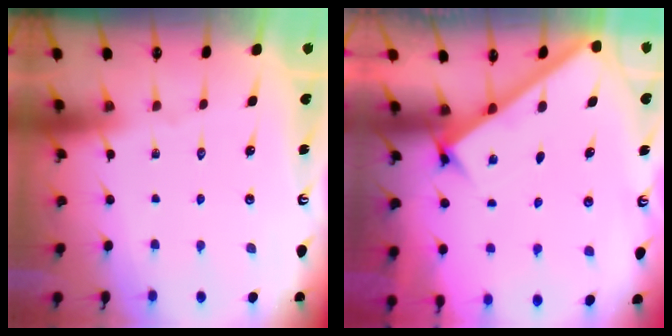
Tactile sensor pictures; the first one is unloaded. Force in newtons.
{"total": 2.7, "press": 2.7, "slide": 0.3}